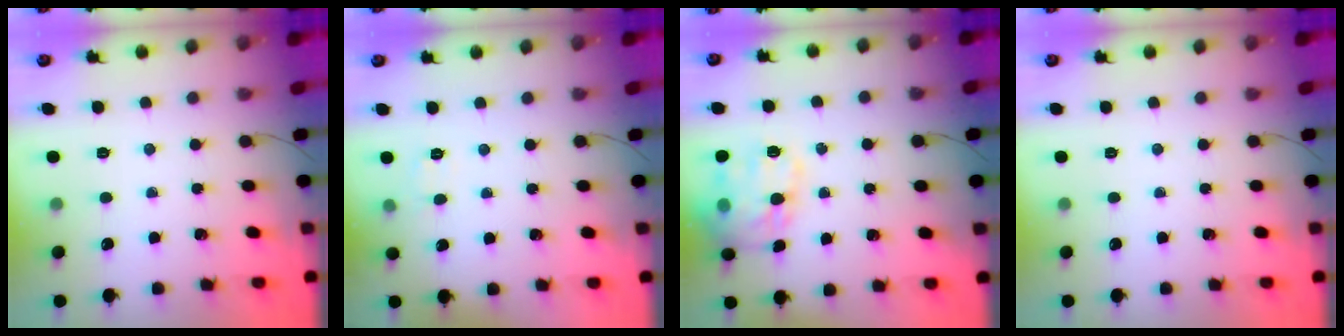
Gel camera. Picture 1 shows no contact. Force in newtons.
{"total": 2.9, "press": 2.5, "slide": 1.4}
{"total": 17.3, "press": 17.3, "slide": 1.4}
{"total": 0.0}